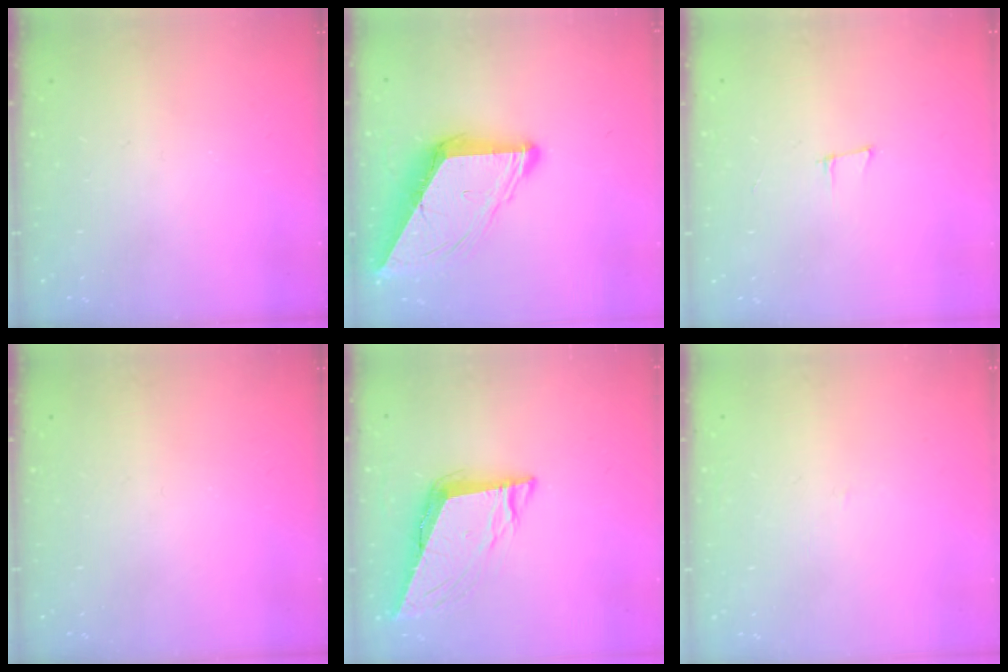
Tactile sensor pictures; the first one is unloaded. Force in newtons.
{"total": 11.4, "press": 11.3, "slide": 1.3}
{"total": 5.8, "press": 5.1, "slide": 2.8}
{"total": 0.0}
{"total": 9.8, "press": 9.3, "slide": 3.1}
{"total": 0.9, "press": 0.9, "slide": 0.1}